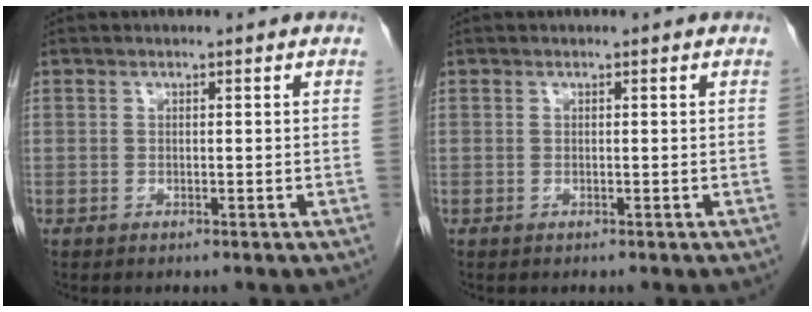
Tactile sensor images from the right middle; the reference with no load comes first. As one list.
[{"total": 0.0}]